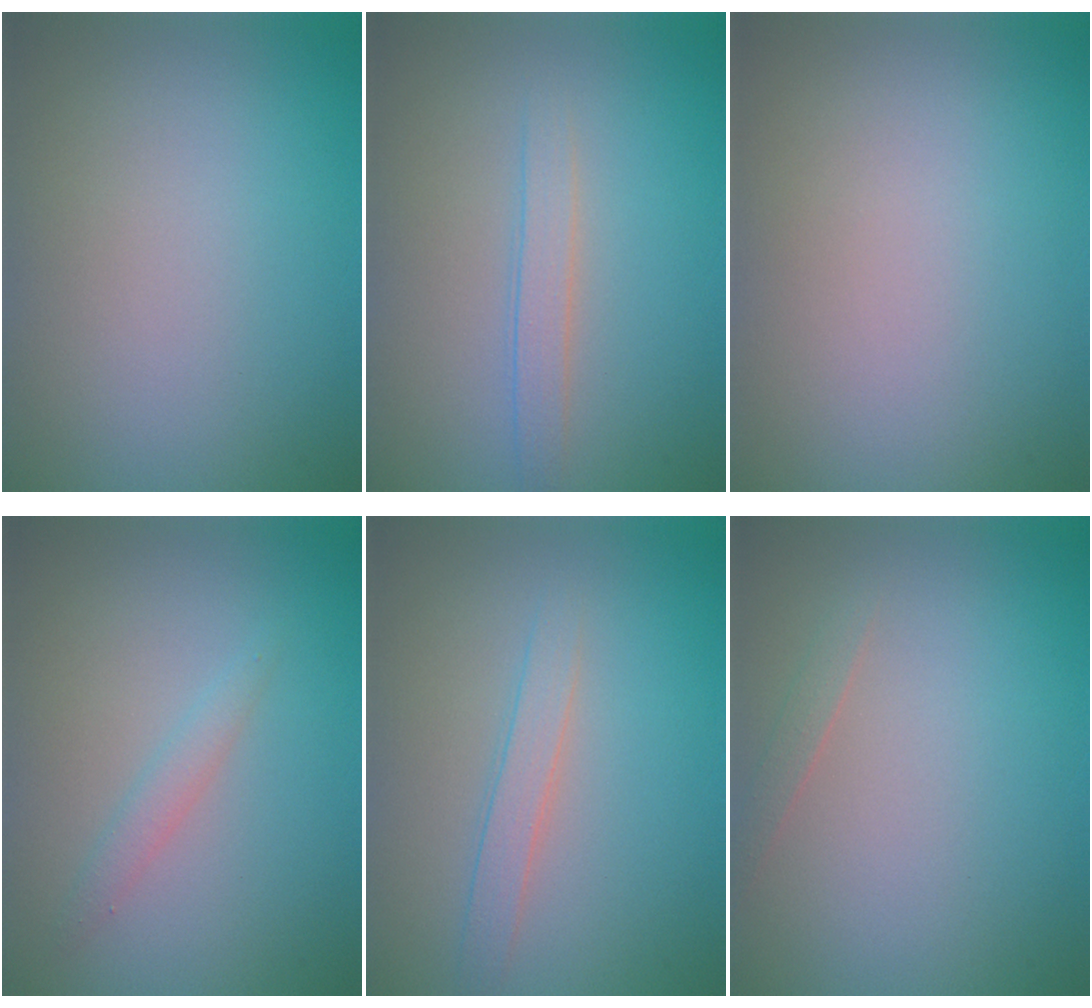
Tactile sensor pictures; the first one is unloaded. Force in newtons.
{"total": 1.8, "press": 1.7, "slide": 0.2}
{"total": 0.0}
{"total": 1.4, "press": 1.4, "slide": 0.1}
{"total": 1.9, "press": 1.9, "slide": 0.1}
{"total": 0.9, "press": 0.9, "slide": 0.0}